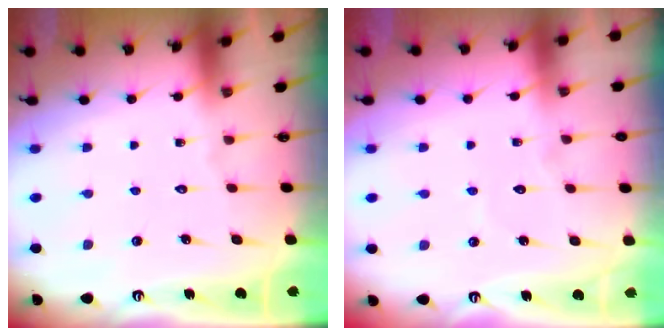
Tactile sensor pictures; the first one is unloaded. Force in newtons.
{"total": 2.5, "press": 2.5, "slide": 0.2}